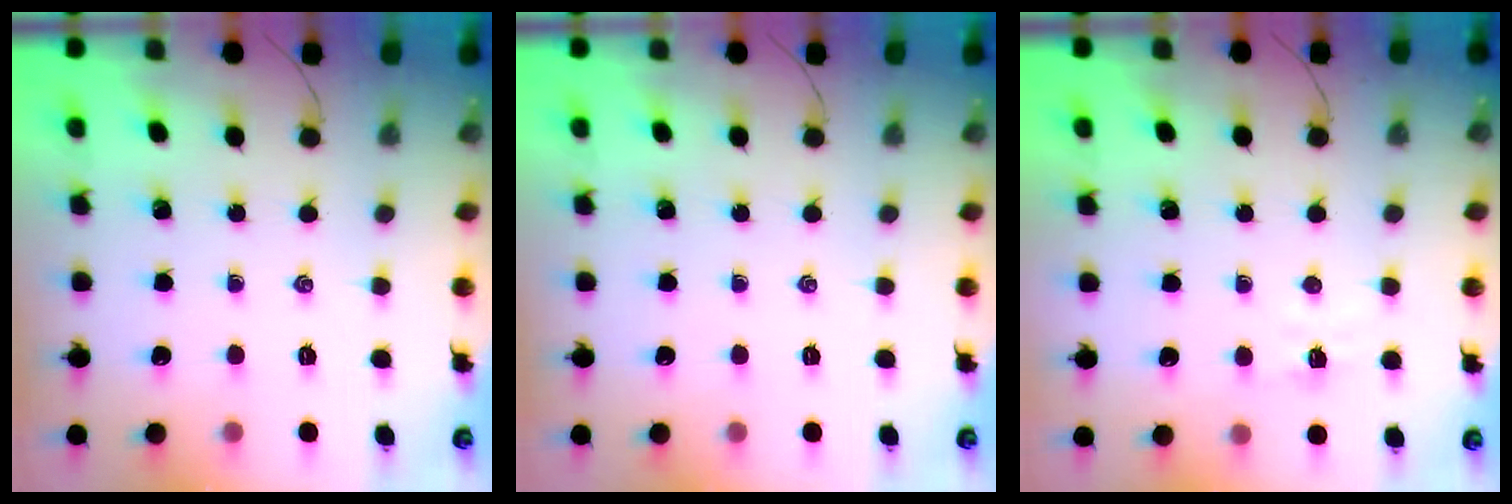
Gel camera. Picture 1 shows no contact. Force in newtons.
{"total": 0.0}
{"total": 4.0, "press": 3.9, "slide": 0.9}